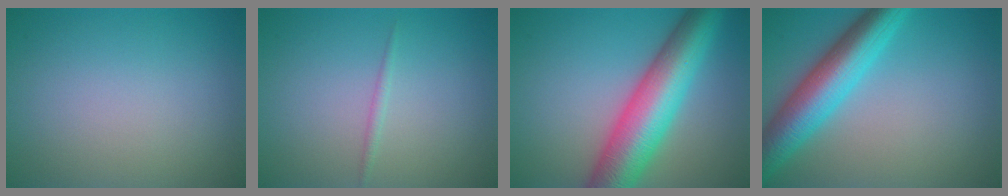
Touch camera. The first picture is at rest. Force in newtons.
{"total": 0.7, "press": 0.7, "slide": 0.0}
{"total": 10.2, "press": 10.2, "slide": 0.2}
{"total": 7.5, "press": 7.5, "slide": 0.3}